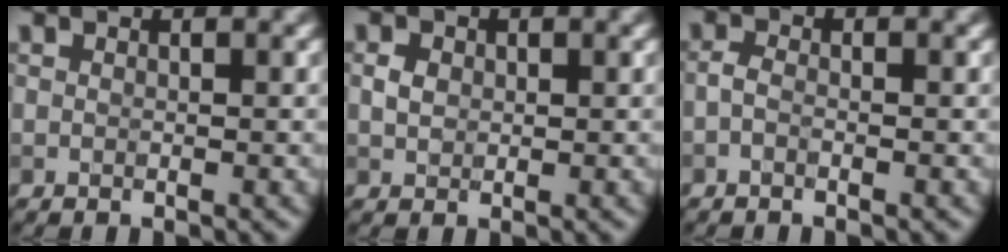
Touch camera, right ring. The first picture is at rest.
{"total": 1.5, "force": [0.2, 1.2, 0.8], "torque": [-0.015, 0.002, 0.002]}
{"total": 1.1, "force": [-0.6, 0.5, 0.8], "torque": [-0.017, 0.001, -0.016]}